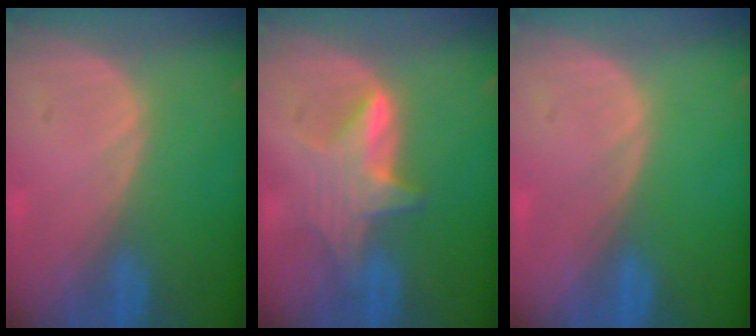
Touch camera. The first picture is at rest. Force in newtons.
{"total": 5.8, "press": 5.8, "slide": 0.9}
{"total": 0.0}